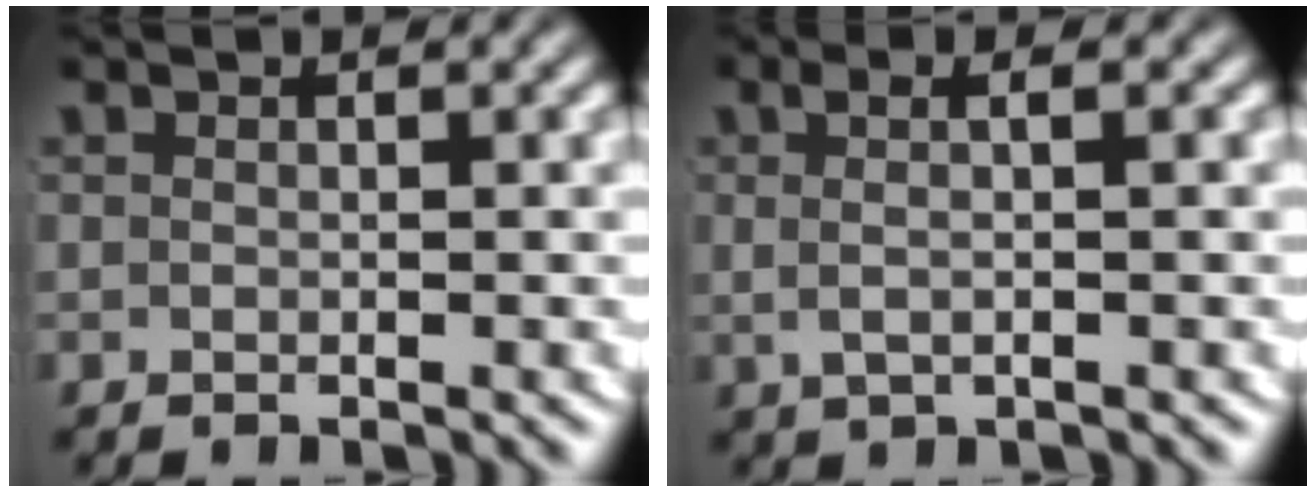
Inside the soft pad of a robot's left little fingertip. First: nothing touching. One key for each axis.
{"total": 3.0, "fx": 0.4, "fy": 1.0, "fz": 2.8, "tx": -0.042, "ty": 0.005, "tz": 0.007}